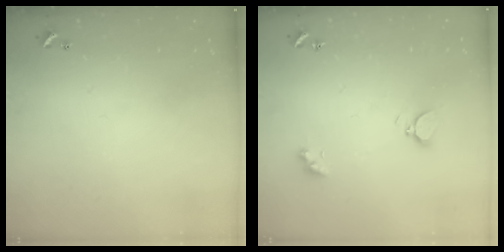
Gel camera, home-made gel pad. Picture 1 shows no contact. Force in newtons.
{"total": 3.6, "press": 3.5, "slide": 0.7}